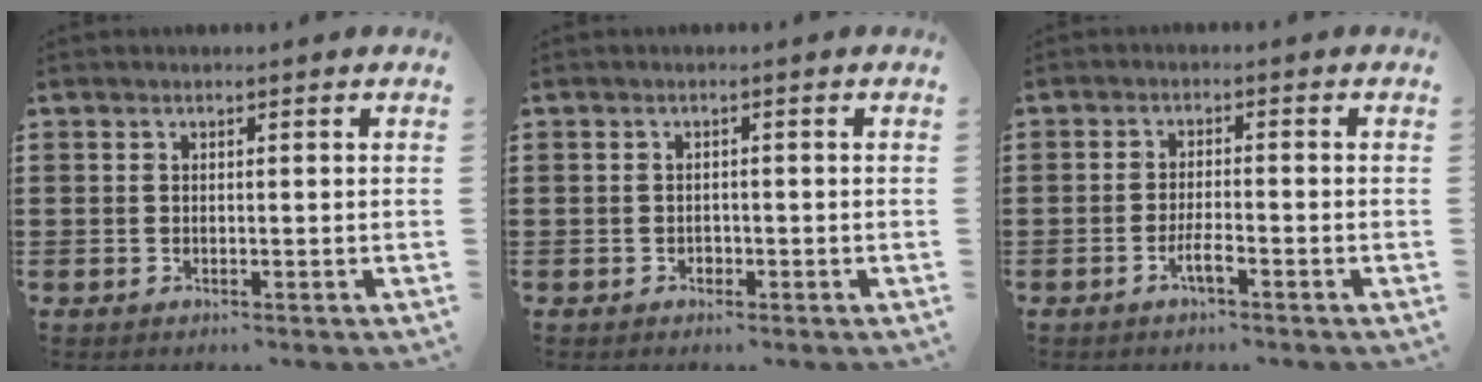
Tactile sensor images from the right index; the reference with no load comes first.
{"total": 0.8, "force": [-0.5, 0.6, 0.2], "torque": [-0.007, 0.001, -0.011]}
{"total": 3.1, "force": [-1.7, 0.1, 2.6], "torque": [-0.051, -0.005, -0.034]}